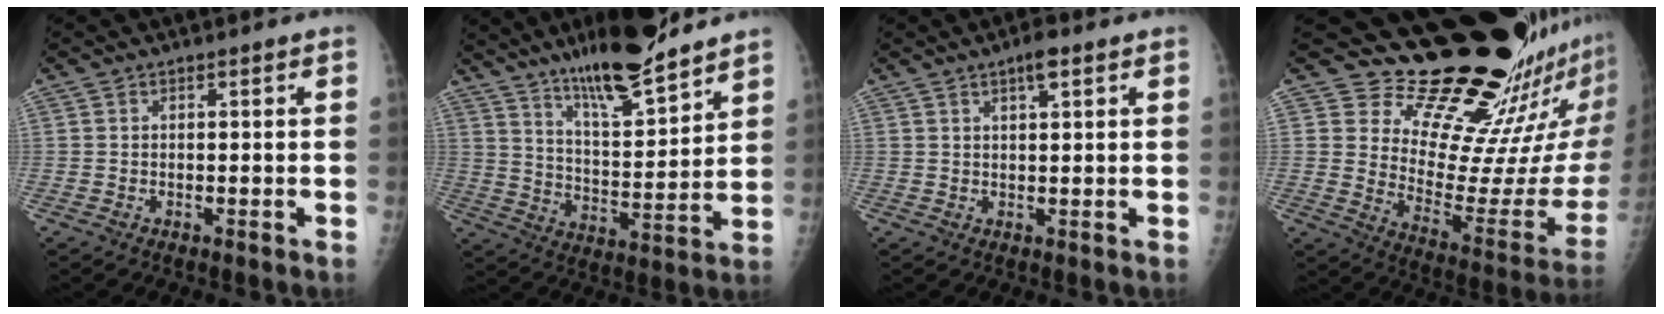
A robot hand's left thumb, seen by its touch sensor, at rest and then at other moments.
{"total": 16.2, "force": [12.5, 3.2, 9.9], "torque": [-0.144, -0.077, 0.215]}
{"total": 3.3, "force": [1.9, 0.9, 2.5], "torque": [-0.038, -0.003, 0.028]}
{"total": 22.2, "force": [19.2, 4.8, 10.1], "torque": [-0.100, -0.184, 0.272]}